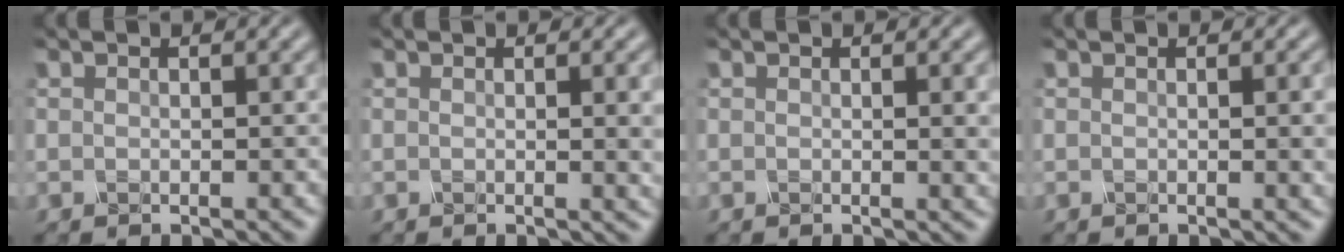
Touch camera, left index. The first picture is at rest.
{"total": 3.8, "force": [0.4, 1.3, 3.5], "torque": [-0.028, 0.004, 0.005]}
{"total": 2.7, "force": [0.4, 0.9, 2.5], "torque": [-0.018, 0.002, 0.002]}
{"total": 3.0, "force": [0.2, 1.0, 2.8], "torque": [-0.022, 0.005, -0.001]}